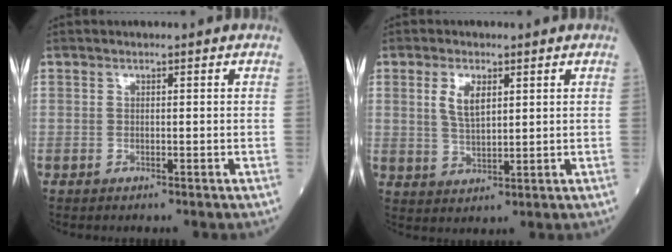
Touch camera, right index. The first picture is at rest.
{"total": 4.7, "force": [1.8, 1.9, 3.9], "torque": [-0.081, 0.001, 0.037]}